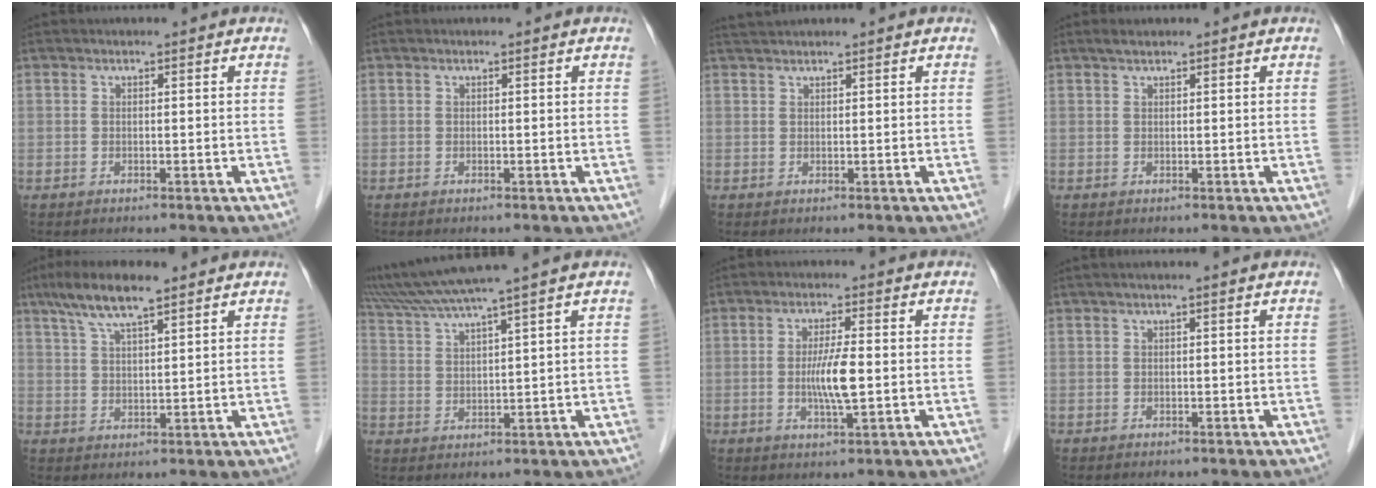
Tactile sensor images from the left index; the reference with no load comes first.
{"total": 0.0}
{"total": 1.5, "force": [1.4, -0.4, 0.3], "torque": [-0.004, 0.014, 0.032]}
{"total": 0.9, "force": [0.7, 0.2, 0.5], "torque": [-0.013, 0.009, 0.015]}
{"total": 7.6, "force": [5.4, 1.2, 5.2], "torque": [-0.105, 0.017, 0.096]}
{"total": 9.7, "force": [8.0, -2.1, 5.0], "torque": [-0.094, 0.018, 0.146]}
{"total": 5.4, "force": [-0.6, 0.3, 5.4], "torque": [-0.103, -0.008, -0.015]}
{"total": 0.7, "force": [0.3, -0.2, 0.6], "torque": [-0.018, 0.006, 0.008]}